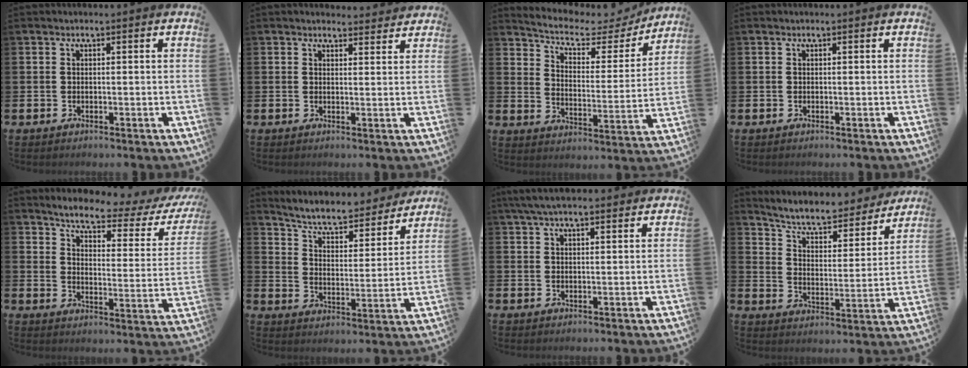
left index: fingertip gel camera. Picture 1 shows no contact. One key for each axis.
{"total": 2.4, "fx": 2.3, "fy": 0.6, "fz": 0.0, "tx": 0.003, "ty": -0.011, "tz": 0.040}
{"total": 6.2, "fx": 5.5, "fy": 2.2, "fz": 1.9, "tx": -0.062, "ty": -0.042, "tz": 0.087}
{"total": 0.0}
{"total": 5.9, "fx": 5.1, "fy": 1.2, "fz": 2.7, "tx": -0.071, "ty": -0.035, "tz": 0.078}
{"total": 6.9, "fx": 6.3, "fy": 1.7, "fz": 2.3, "tx": -0.073, "ty": -0.049, "tz": 0.103}
{"total": 4.7, "fx": 4.1, "fy": 1.1, "fz": 2.0, "tx": -0.047, "ty": -0.008, "tz": 0.076}
{"total": 7.3, "fx": 6.7, "fy": 1.8, "fz": 2.3, "tx": -0.075, "ty": -0.051, "tz": 0.110}